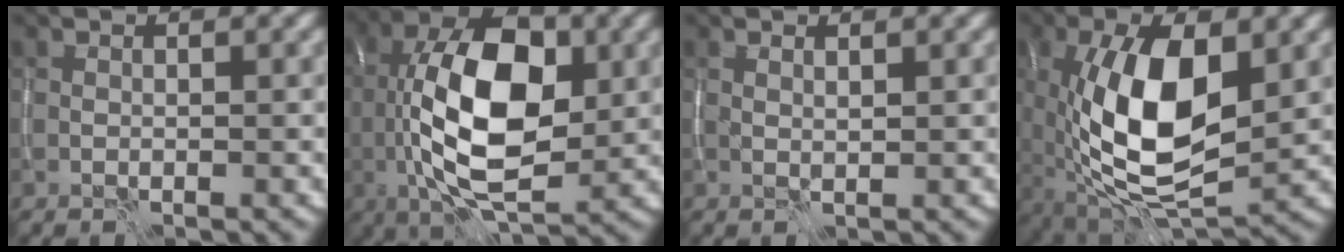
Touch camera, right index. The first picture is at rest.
{"total": 13.1, "force": [0.0, 6.7, 11.3], "torque": [-0.193, 0.014, -0.007]}
{"total": 0.7, "force": [0.5, 0.1, 0.6], "torque": [-0.011, -0.004, 0.009]}
{"total": 11.7, "force": [0.0, 5.5, 10.3], "torque": [-0.190, 0.001, -0.003]}